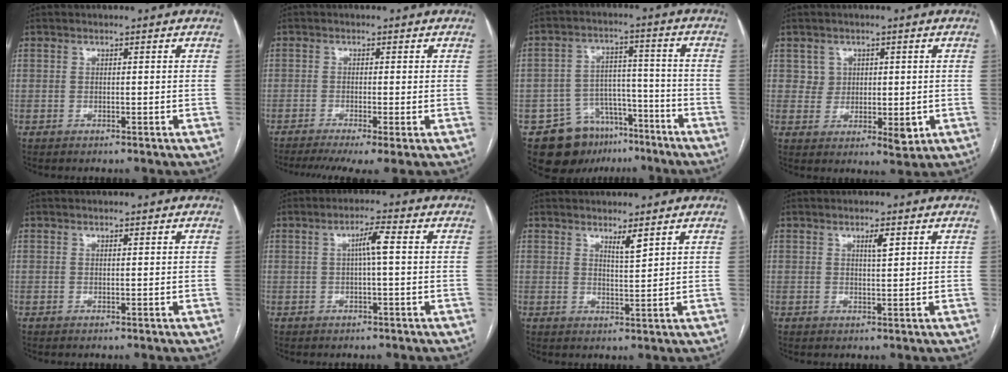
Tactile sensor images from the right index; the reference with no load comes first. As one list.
[{"total": 6.9, "force": [-4.6, 0.6, 5.1], "torque": [-0.082, -0.010, -0.077]}, {"total": 11.8, "force": [-7.5, 8.1, 4.0], "torque": [-0.062, 0.037, -0.112]}, {"total": 5.8, "force": [1.1, 5.1, 2.7], "torque": [-0.032, -0.001, 0.032]}, {"total": 0.0}, {"total": 3.6, "force": [0.4, 0.0, 3.6], "torque": [-0.063, 0.009, 0.007]}, {"total": 2.5, "force": [1.8, -0.1, 1.7], "torque": [-0.032, -0.010, 0.035]}, {"total": 2.2, "force": [1.0, 0.2, 1.9], "torque": [-0.033, -0.001, 0.017]}]